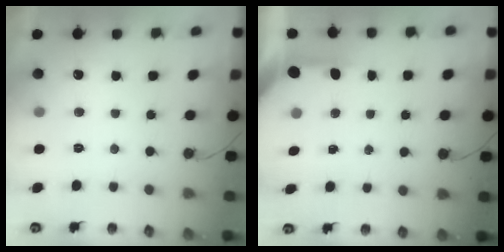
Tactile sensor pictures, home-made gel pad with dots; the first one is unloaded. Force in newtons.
{"total": 3.5, "press": 3.5, "slide": 0.4}